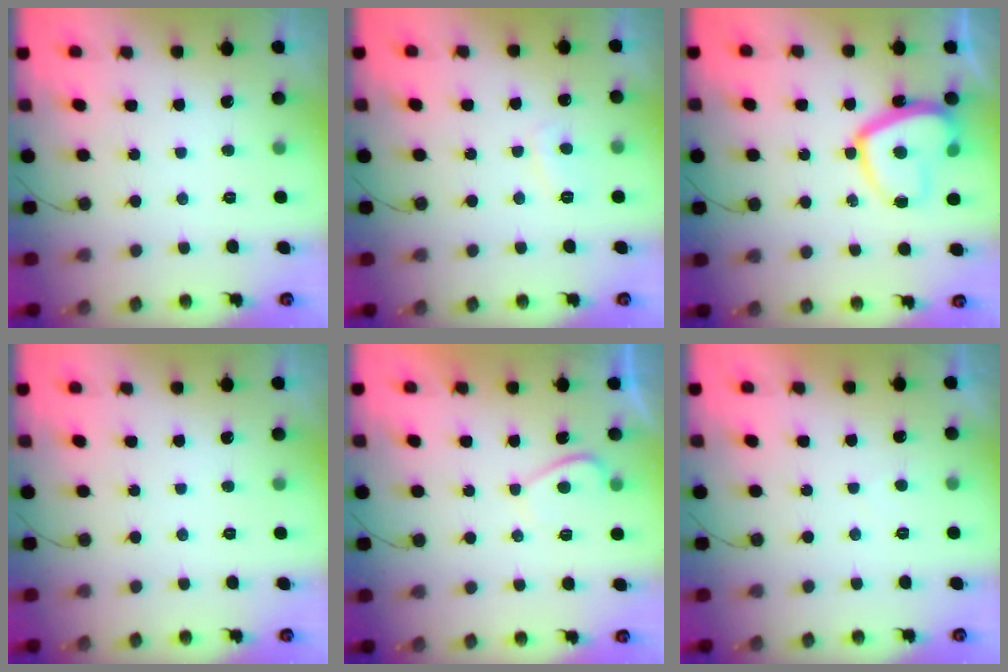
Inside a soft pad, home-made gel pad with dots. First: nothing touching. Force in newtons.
{"total": 2.9, "press": 2.9, "slide": 0.5}
{"total": 13.8, "press": 13.8, "slide": 1.1}
{"total": 0.0}
{"total": 2.1, "press": 2.0, "slide": 0.7}
{"total": 0.0}